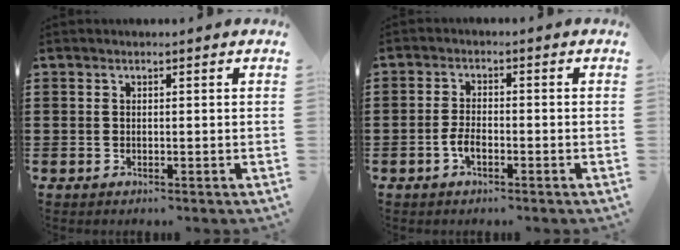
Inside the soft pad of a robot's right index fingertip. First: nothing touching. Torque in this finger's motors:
{"motor_torque": [1.09, 1.05, 0.17, 0.01]}